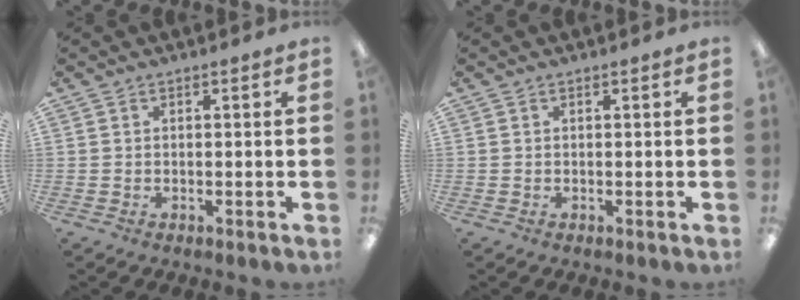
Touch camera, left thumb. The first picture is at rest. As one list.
[{"total": 0.0}]